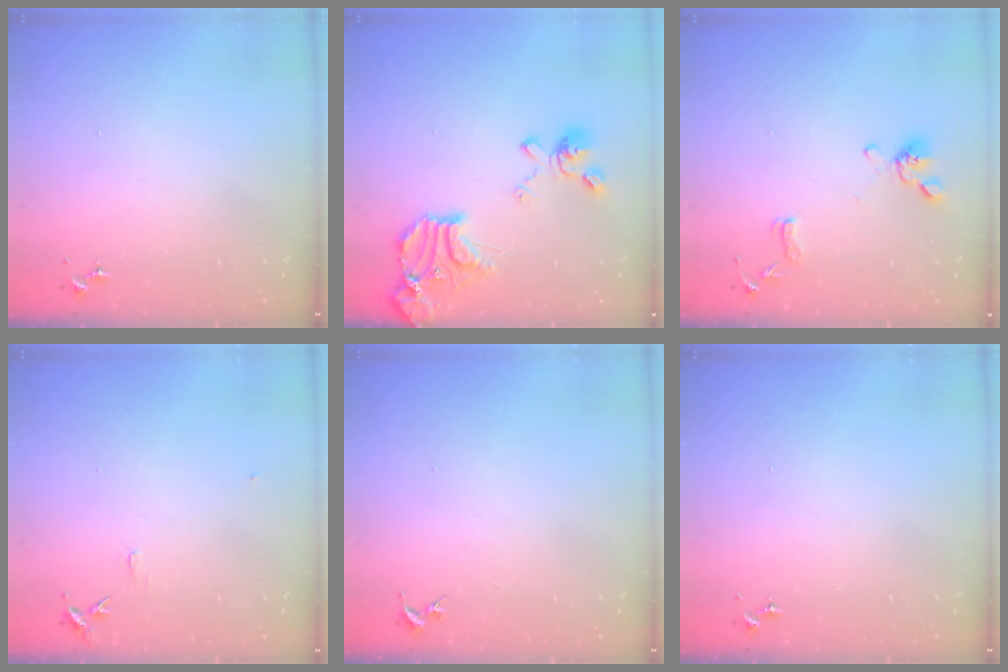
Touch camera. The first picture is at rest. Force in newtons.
{"total": 19.3, "press": 19.2, "slide": 2.2}
{"total": 11.5, "press": 11.3, "slide": 1.8}
{"total": 5.8, "press": 5.8, "slide": 0.6}
{"total": 0.0}
{"total": 0.0}